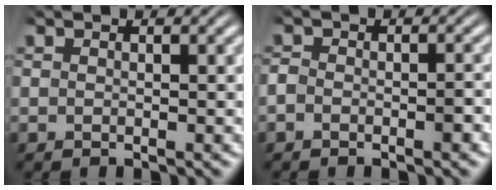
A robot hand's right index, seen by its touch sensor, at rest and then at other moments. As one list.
[{"total": 2.0, "force": [-1.2, 1.4, 0.8], "torque": [-0.025, 0.000, -0.027]}]